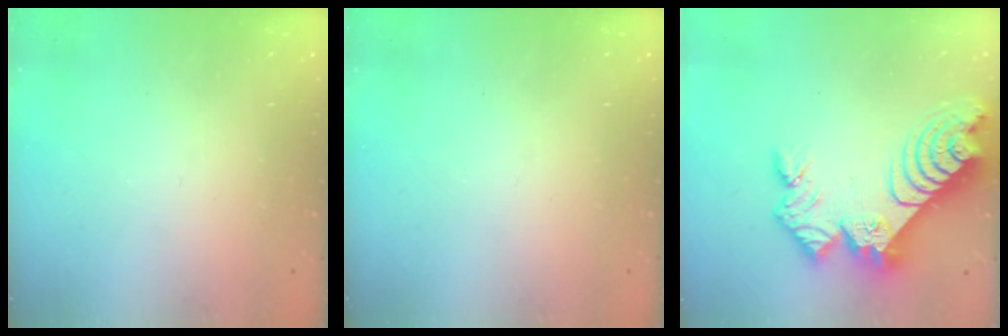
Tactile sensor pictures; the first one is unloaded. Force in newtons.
{"total": 0.0}
{"total": 15.0, "press": 15.0, "slide": 1.4}